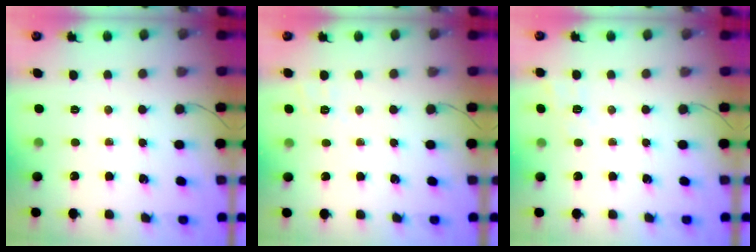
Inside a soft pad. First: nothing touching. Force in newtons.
{"total": 2.3, "press": 1.6, "slide": 1.7}
{"total": 8.5, "press": 8.2, "slide": 2.2}